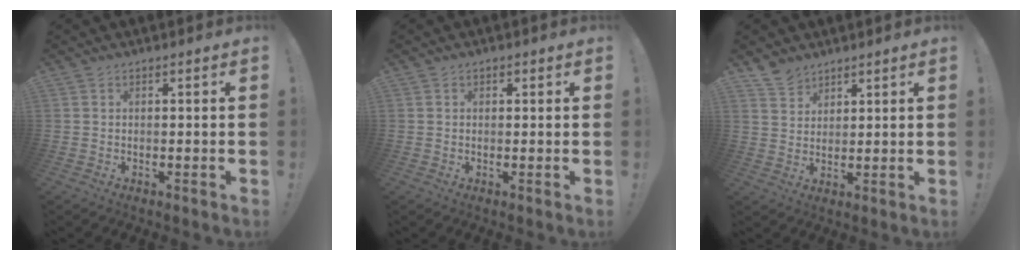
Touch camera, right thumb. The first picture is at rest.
{"total": 0.8, "force": [0.4, 0.6, 0.2], "torque": [0.004, -0.002, 0.006]}
{"total": 5.9, "force": [4.7, 3.4, 0.6], "torque": [-0.013, -0.033, 0.092]}